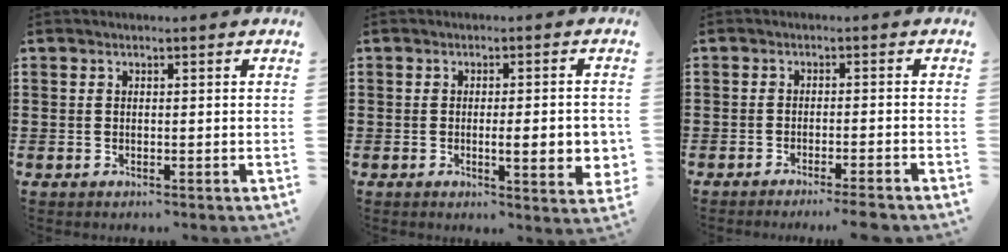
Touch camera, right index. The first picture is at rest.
{"total": 6.1, "force": [-0.8, 1.1, 5.9], "torque": [-0.080, -0.009, -0.014]}
{"total": 2.4, "force": [-2.2, -0.3, 1.1], "torque": [-0.019, 0.000, -0.043]}